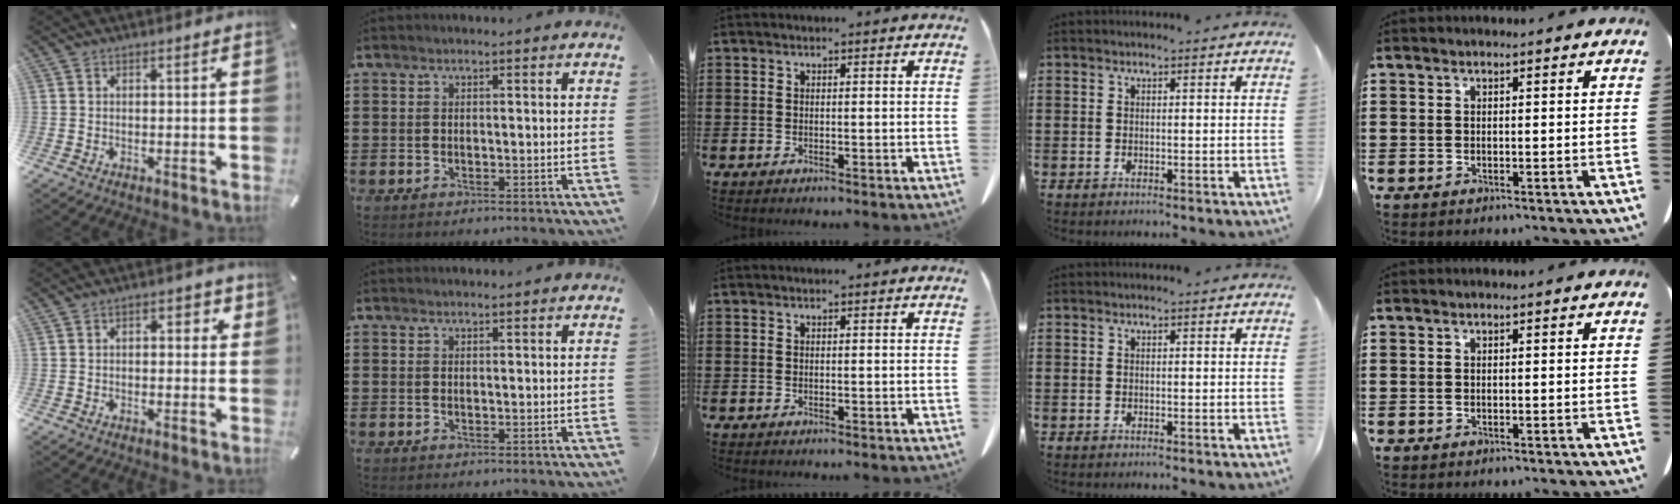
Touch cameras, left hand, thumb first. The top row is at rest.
{"thumb": {"total": 3.0, "force": [-0.3, 2.0, 2.3], "torque": [-0.030, 0.006, -0.012]}, "index": {"total": 0.7, "force": [0.7, 0.1, 0.1], "torque": [-0.003, -0.001, 0.014]}}